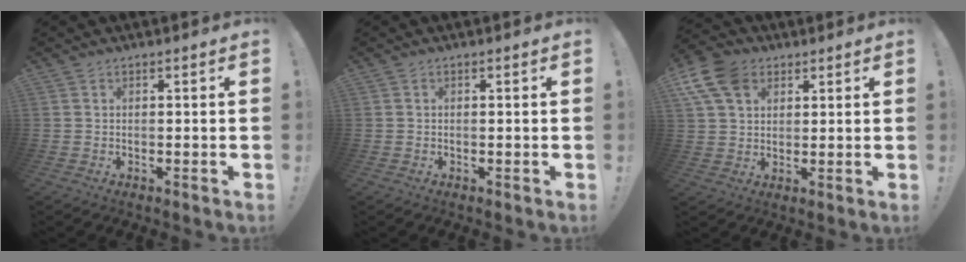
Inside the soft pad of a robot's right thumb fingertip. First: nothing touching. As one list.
[{"total": 0.0}, {"total": 11.8, "force": [5.2, 8.2, 6.7], "torque": [-0.132, -0.012, 0.104]}]